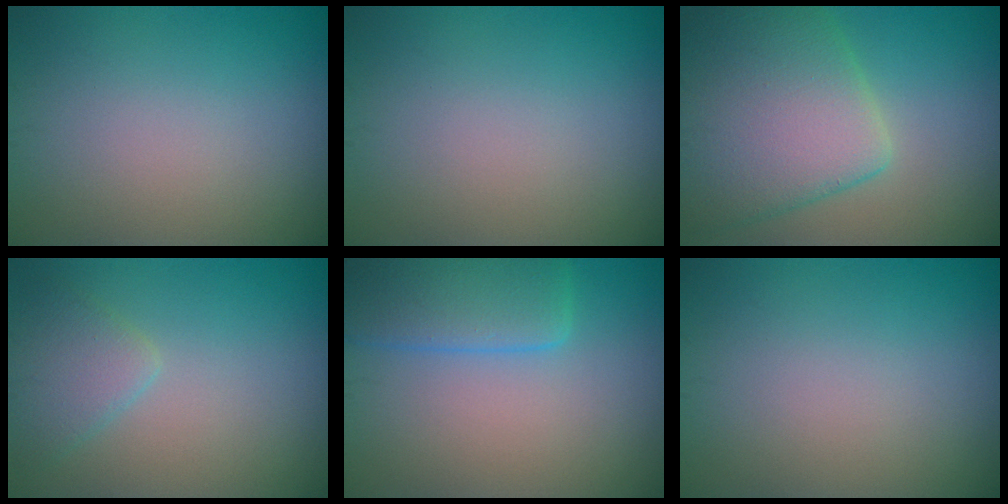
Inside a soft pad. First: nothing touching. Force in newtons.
{"total": 0.0}
{"total": 8.9, "press": 8.9, "slide": 0.4}
{"total": 2.5, "press": 2.5, "slide": 0.2}
{"total": 5.0, "press": 5.0, "slide": 0.3}
{"total": 0.0}